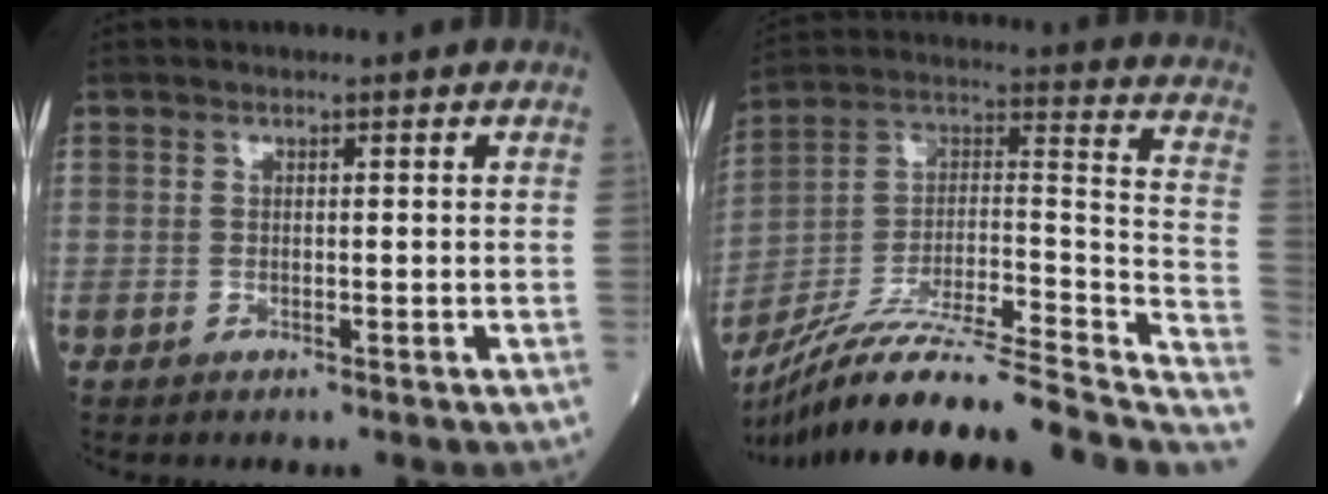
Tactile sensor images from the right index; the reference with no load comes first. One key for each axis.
{"total": 29.2, "fx": -24.3, "fy": 2.0, "fz": 16.1, "tx": -0.202, "ty": 0.000, "tz": -0.377}